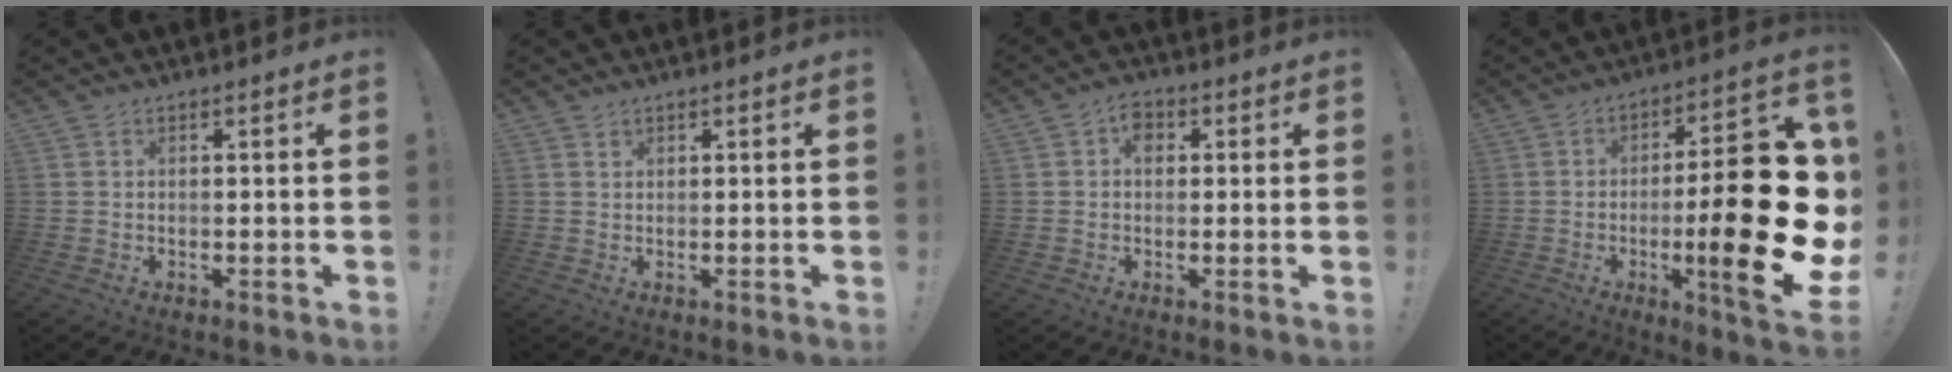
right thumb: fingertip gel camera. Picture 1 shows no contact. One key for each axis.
{"total": 1.0, "fx": 0.8, "fy": 0.5, "fz": 0.1, "tx": 0.006, "ty": -0.003, "tz": 0.015}
{"total": 4.2, "fx": 1.1, "fy": 3.0, "fz": 2.7, "tx": -0.040, "ty": 0.001, "tz": 0.019}
{"total": 26.4, "fx": -4.1, "fy": 6.5, "fz": 25.2, "tx": -0.379, "ty": 0.007, "tz": -0.060}